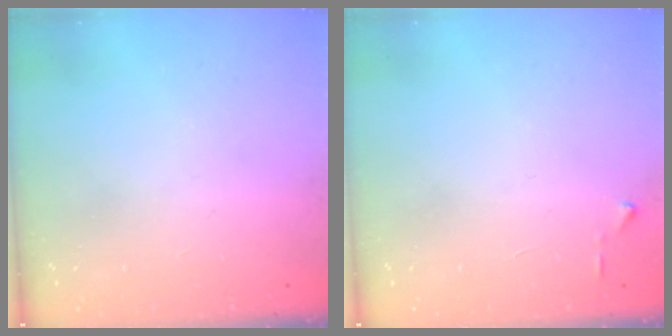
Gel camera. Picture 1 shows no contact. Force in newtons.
{"total": 3.0, "press": 2.9, "slide": 0.4}